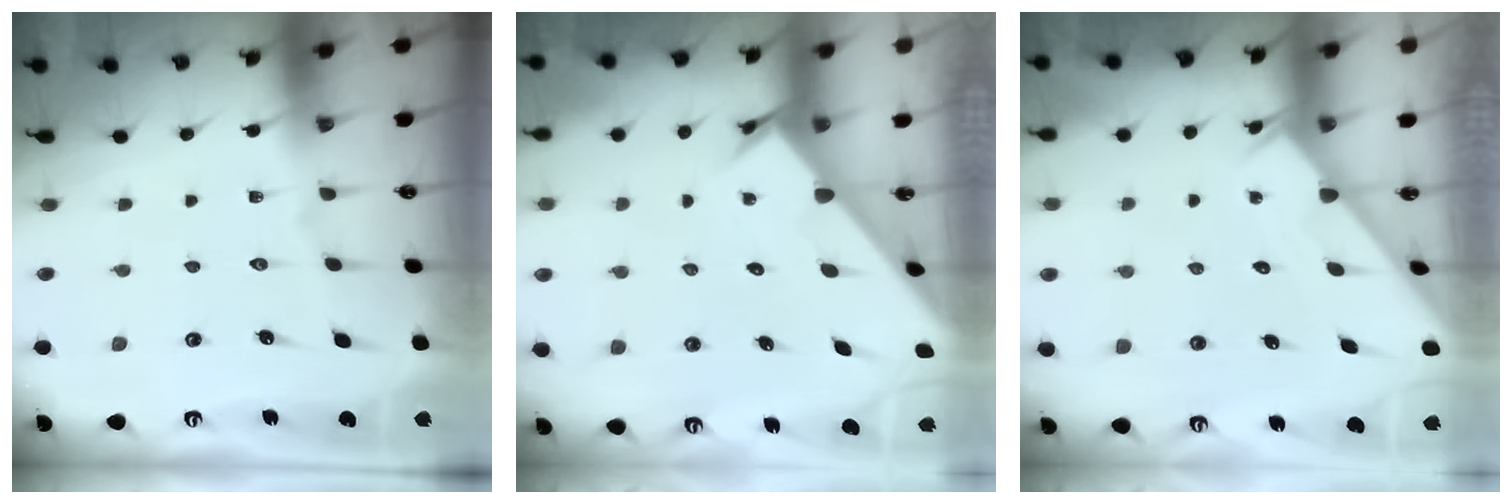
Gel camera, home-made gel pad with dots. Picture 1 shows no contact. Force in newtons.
{"total": 2.4, "press": 2.4, "slide": 0.1}
{"total": 2.9, "press": 2.9, "slide": 0.3}